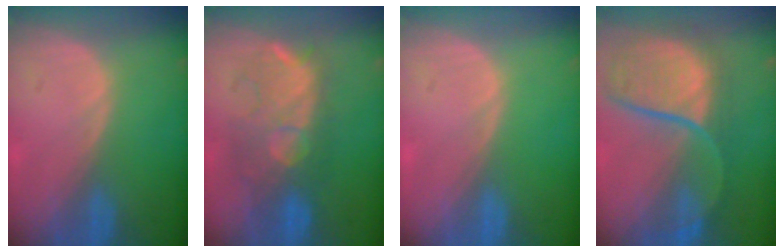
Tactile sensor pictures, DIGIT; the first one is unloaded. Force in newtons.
{"total": 9.0, "press": 9.0, "slide": 1.2}
{"total": 0.0}
{"total": 11.4, "press": 10.0, "slide": 5.4}